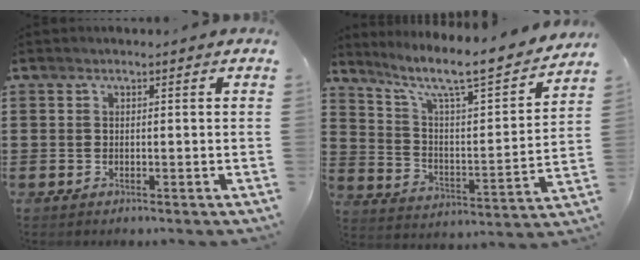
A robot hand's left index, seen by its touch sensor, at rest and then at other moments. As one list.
[{"total": 8.3, "force": [6.5, 1.2, 5.0], "torque": [-0.109, -0.053, 0.099]}]